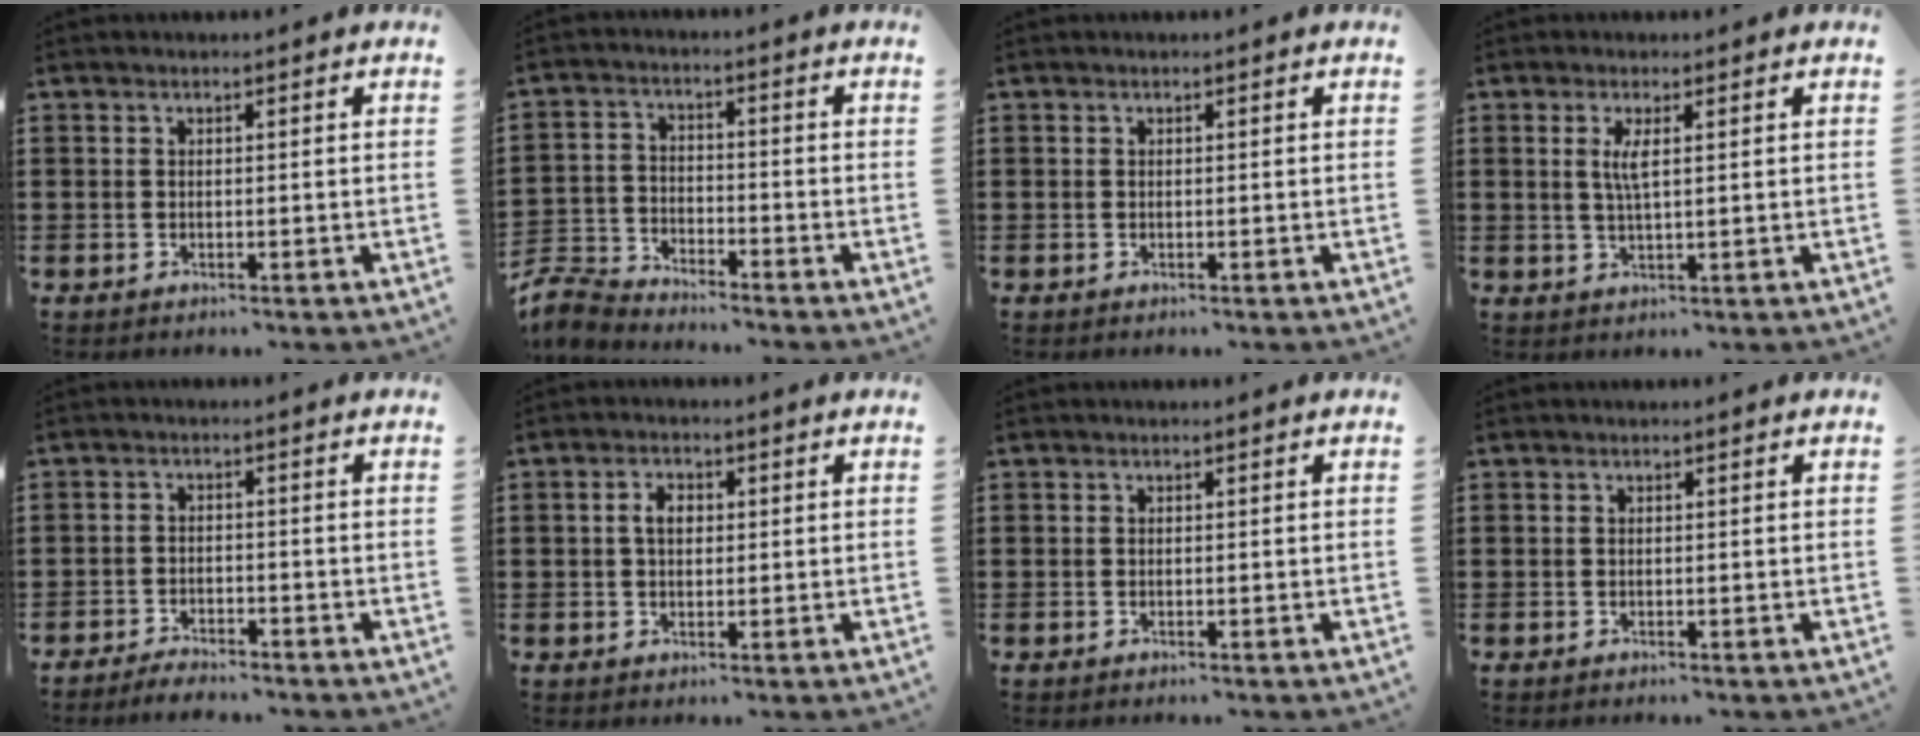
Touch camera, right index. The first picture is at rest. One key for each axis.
{"total": 4.9, "fx": -4.8, "fy": 0.8, "fz": 0.5, "tx": -0.039, "ty": -0.006, "tz": -0.104}
{"total": 0.0}
{"total": 2.9, "fx": 0.9, "fy": 0.5, "fz": 2.7, "tx": -0.056, "ty": 0.002, "tz": 0.013}
{"total": 2.3, "fx": -2.3, "fy": 0.1, "fz": 0.0, "tx": -0.007, "ty": 0.000, "tz": -0.048}
{"total": 2.9, "fx": 0.4, "fy": 1.8, "fz": 2.3, "tx": -0.049, "ty": 0.009, "tz": 0.004}
{"total": 0.0}
{"total": 0.0}